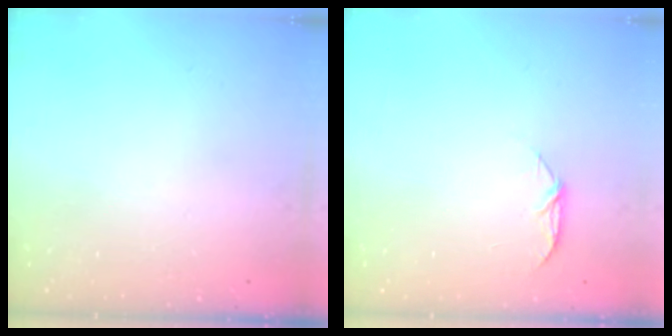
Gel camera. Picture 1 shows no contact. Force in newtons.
{"total": 5.8, "press": 5.7, "slide": 0.6}